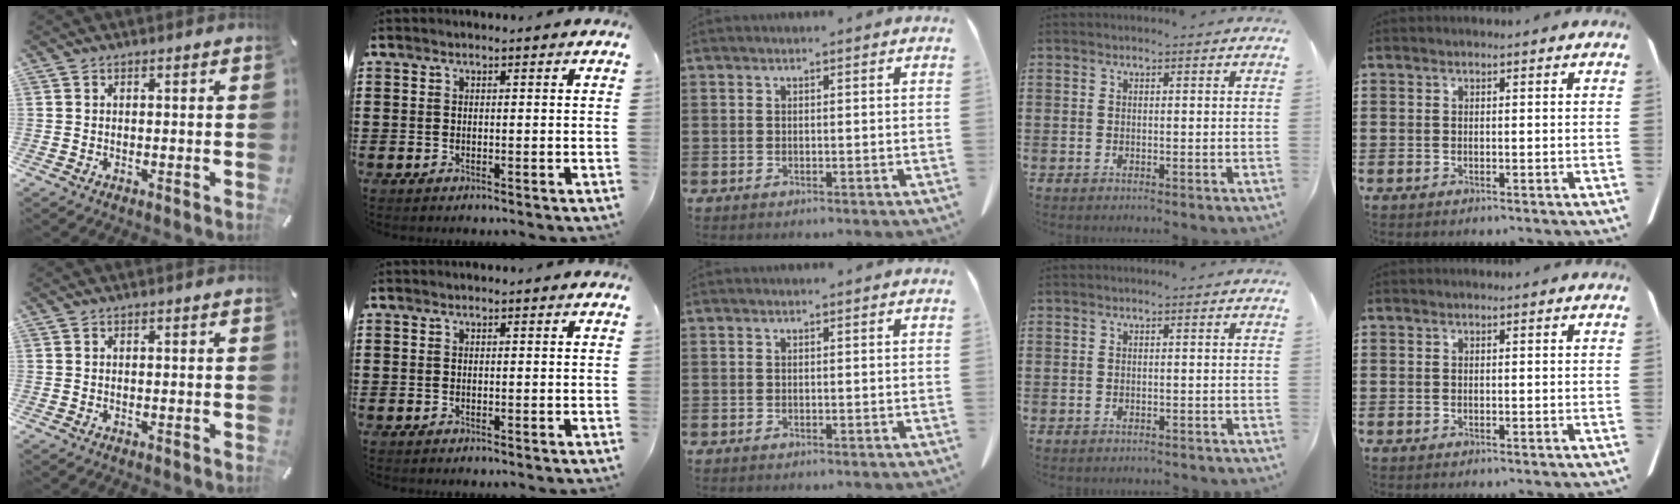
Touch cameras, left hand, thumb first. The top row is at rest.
{"ring": {"total": 0.6, "force": [-0.6, 0.1, 0.1], "torque": [-0.004, -0.001, -0.012]}}